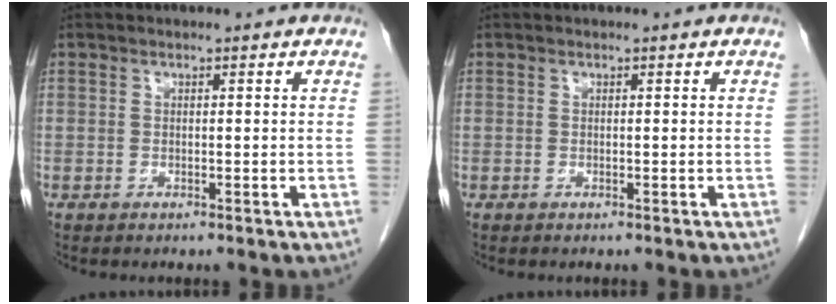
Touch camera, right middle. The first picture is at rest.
{"total": 0.0}